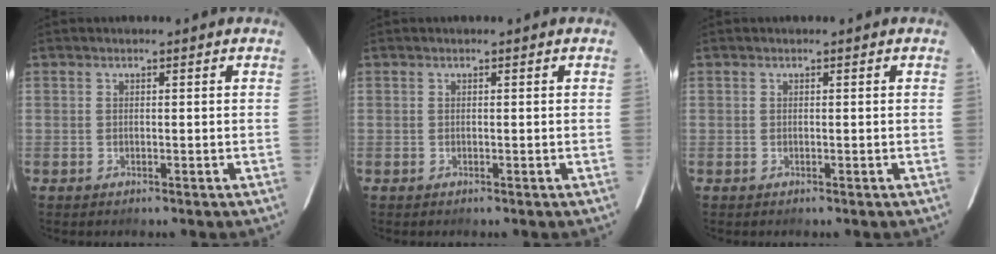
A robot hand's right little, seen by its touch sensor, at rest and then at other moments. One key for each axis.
{"total": 0.0}
{"total": 0.0}